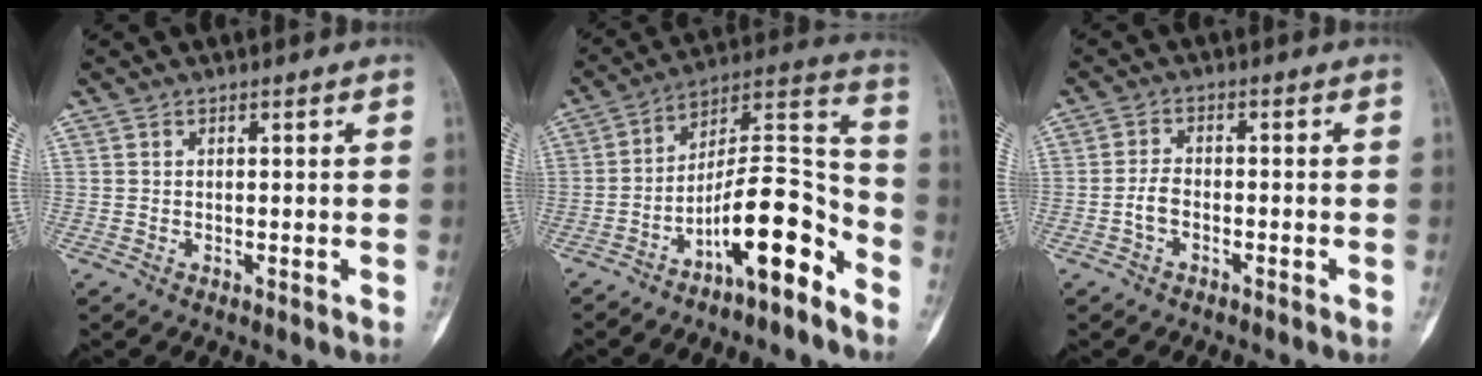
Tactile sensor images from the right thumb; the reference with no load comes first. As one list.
[{"total": 14.8, "force": [-8.8, 4.4, 11.1], "torque": [-0.165, 0.106, -0.147]}, {"total": 2.9, "force": [-1.3, 1.7, 2.0], "torque": [-0.040, 0.014, -0.028]}]